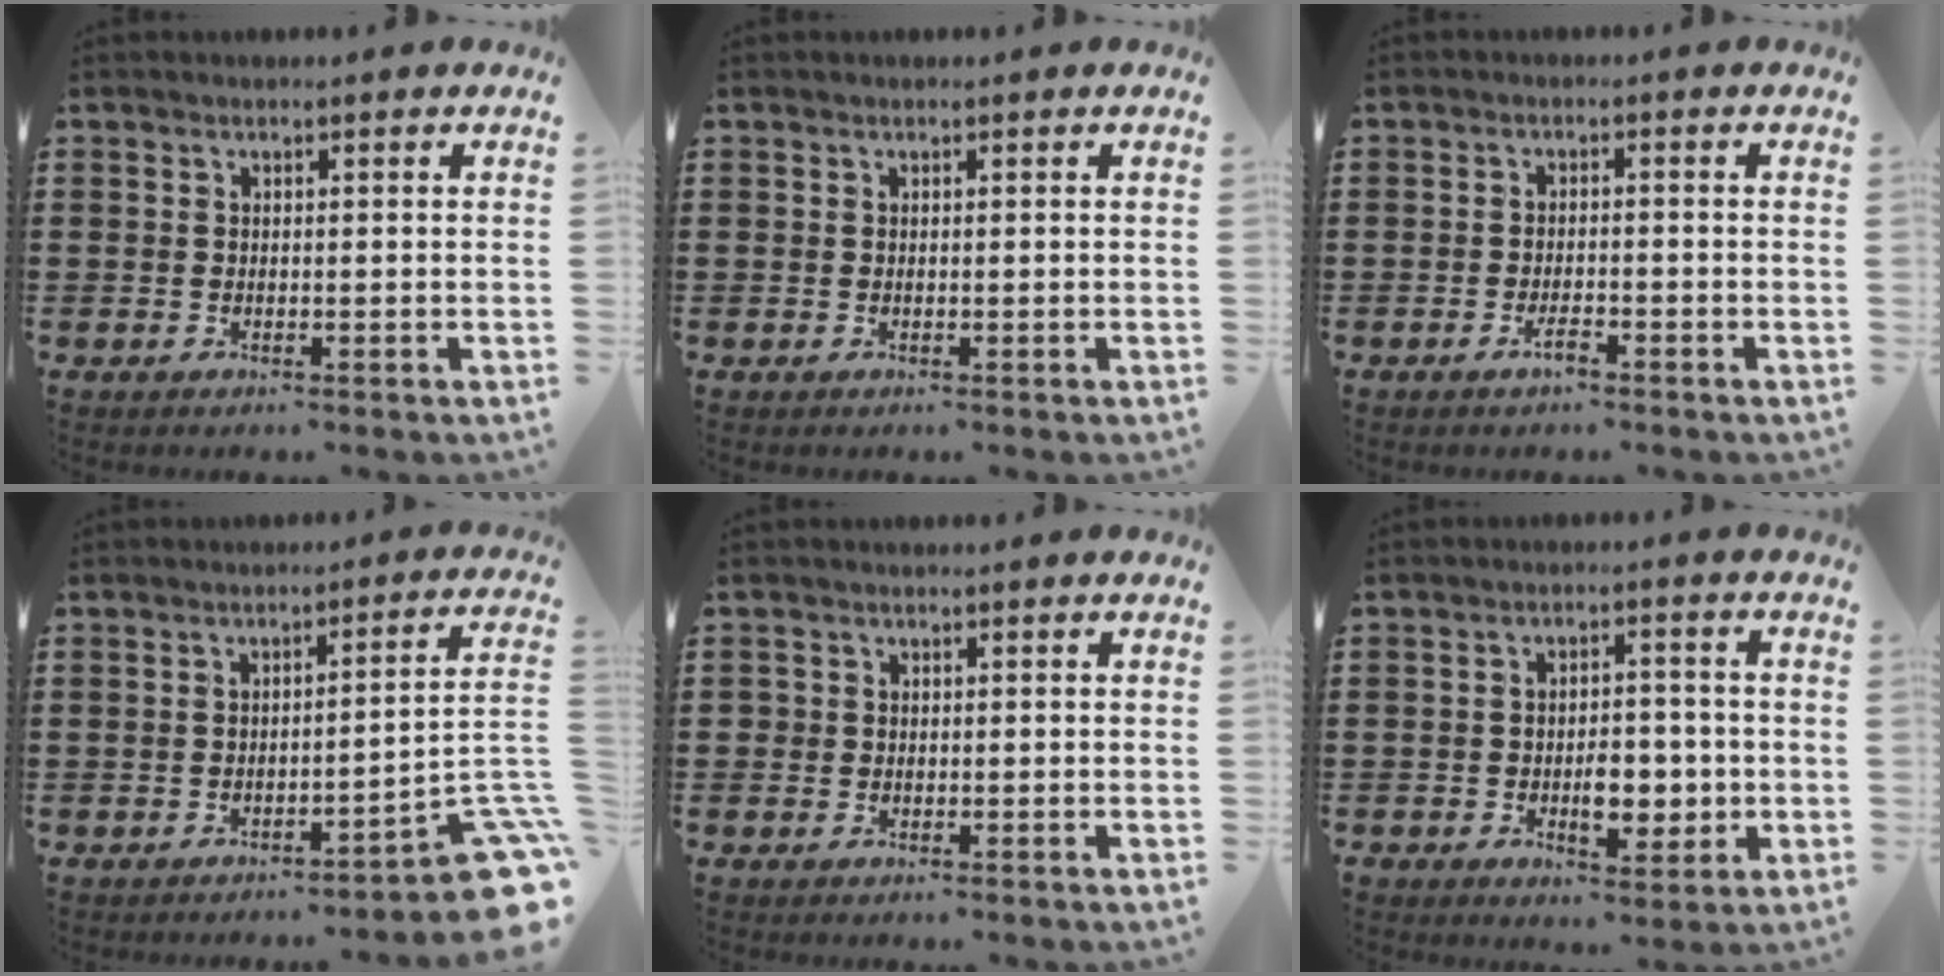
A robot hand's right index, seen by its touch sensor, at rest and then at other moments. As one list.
[{"total": 0.0}, {"total": 3.0, "force": [-2.4, 1.1, 1.4], "torque": [-0.027, 0.007, -0.047]}, {"total": 5.4, "force": [-3.5, 0.6, 4.1], "torque": [-0.051, -0.020, -0.069]}, {"total": 0.8, "force": [-0.1, 0.8, 0.0], "torque": [-0.001, 0.006, -0.003]}, {"total": 6.0, "force": [-1.6, 3.6, 4.6], "torque": [-0.065, 0.005, -0.030]}]